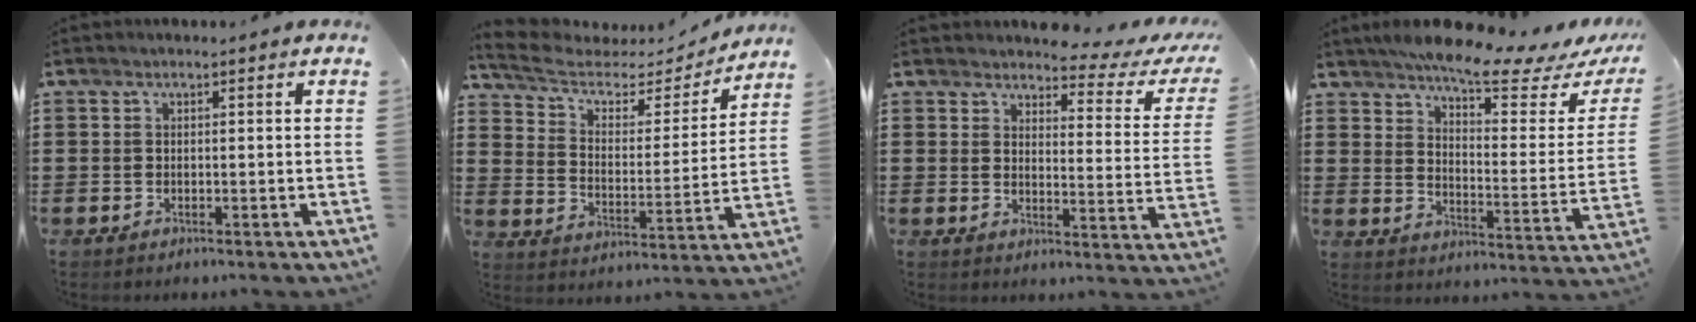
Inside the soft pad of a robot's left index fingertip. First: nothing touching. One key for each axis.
{"total": 5.5, "fx": 4.1, "fy": 2.8, "fz": 2.4, "tx": -0.072, "ty": -0.023, "tz": 0.066}
{"total": 3.6, "fx": 3.2, "fy": 0.6, "fz": 1.6, "tx": -0.044, "ty": -0.020, "tz": 0.049}
{"total": 8.6, "fx": 7.2, "fy": 0.7, "fz": 4.8, "tx": -0.097, "ty": -0.047, "tz": 0.119}